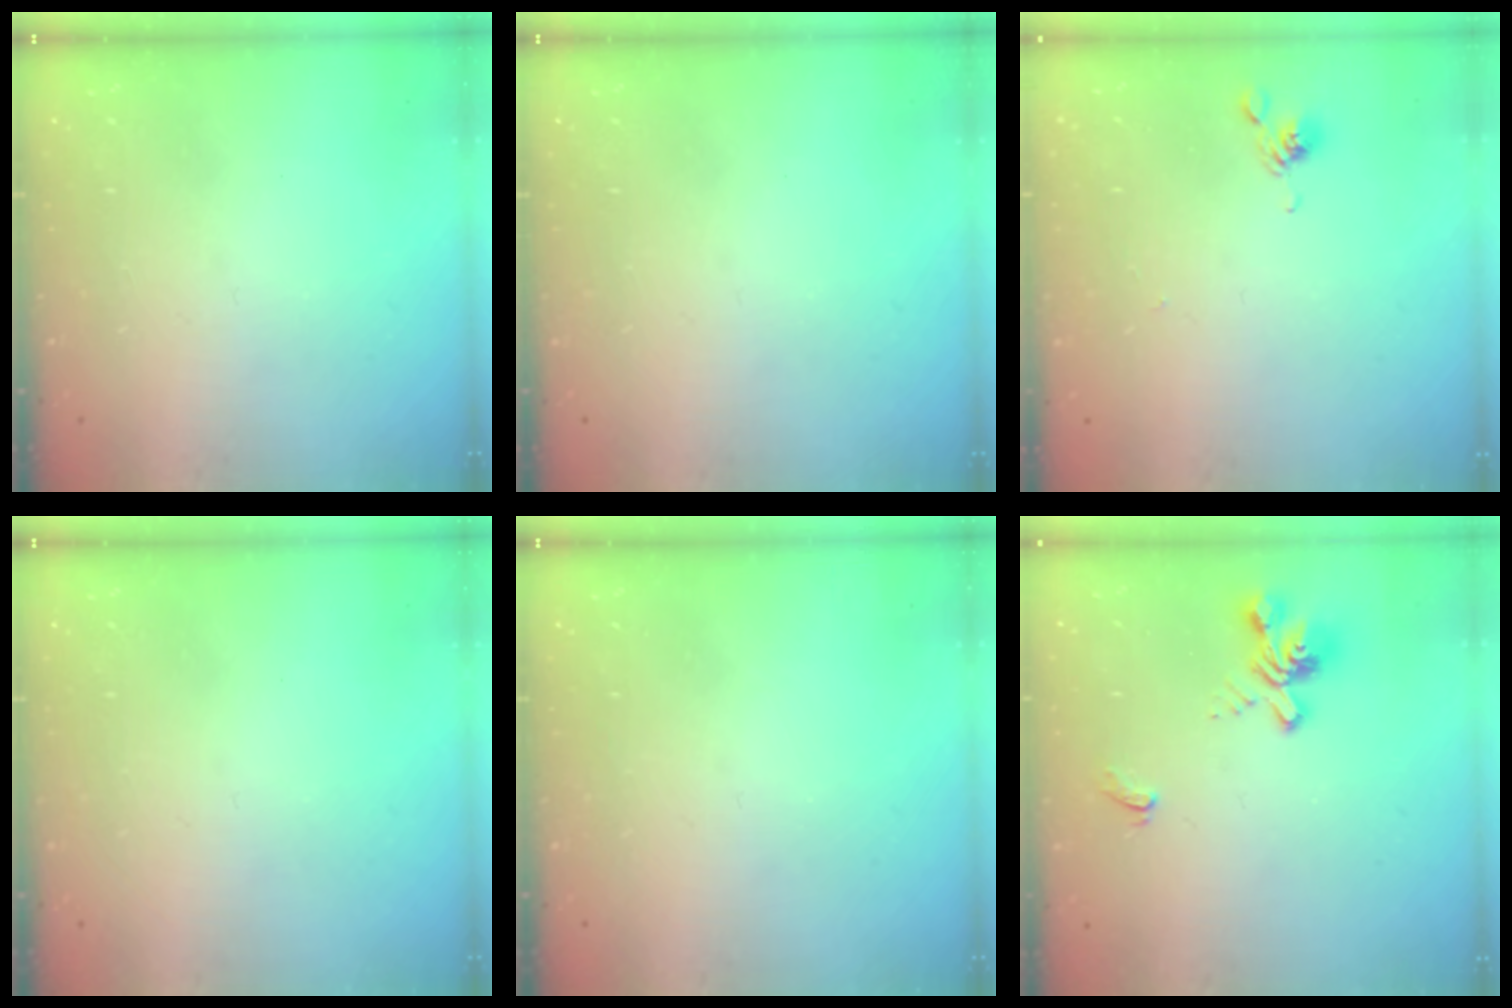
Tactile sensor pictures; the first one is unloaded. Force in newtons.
{"total": 0.0}
{"total": 5.9, "press": 5.8, "slide": 0.5}
{"total": 0.0}
{"total": 0.0}
{"total": 2.4, "press": 2.1, "slide": 1.3}